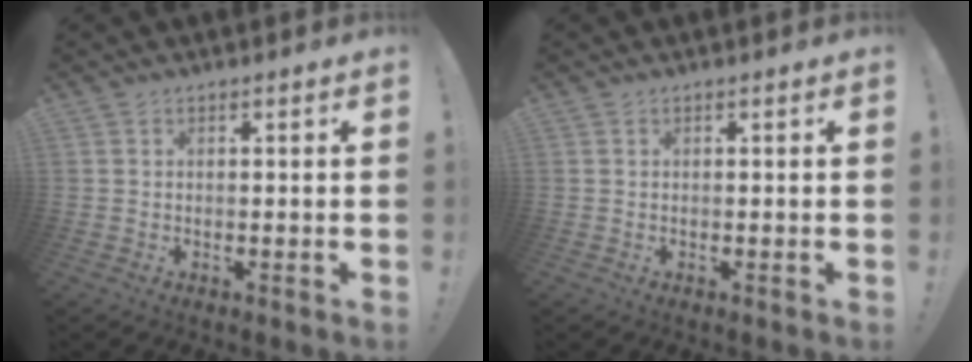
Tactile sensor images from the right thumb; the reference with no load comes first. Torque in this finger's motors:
{"motor_torque": [0.00, 0.00, 0.06, 0.06, 0.04]}